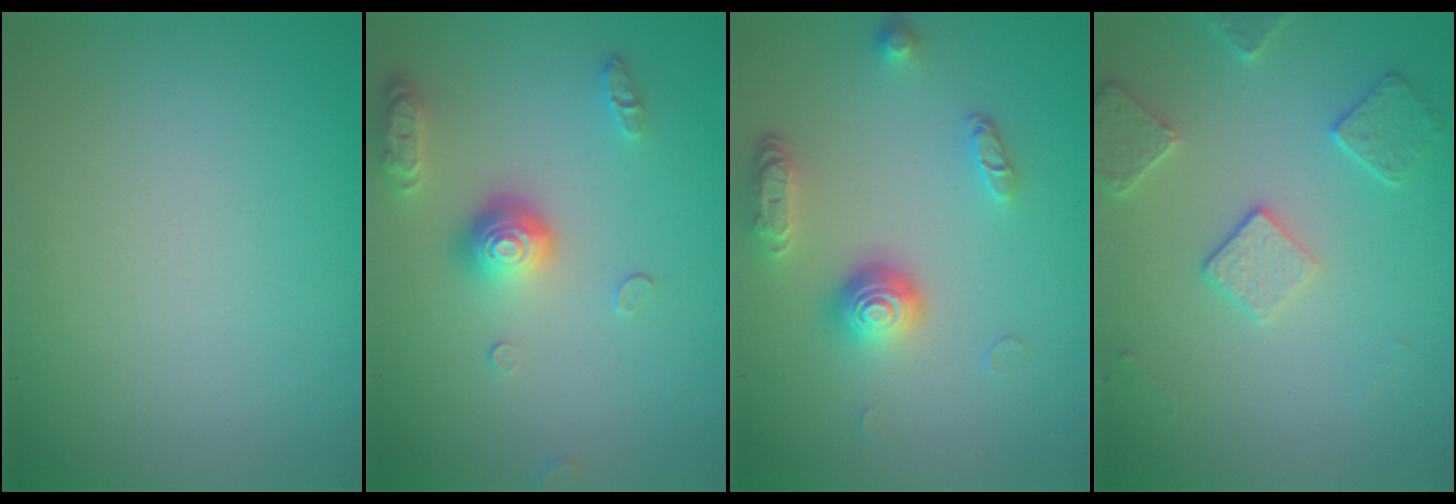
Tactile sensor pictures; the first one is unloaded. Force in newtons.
{"total": 3.8, "press": 3.0, "slide": 2.5}
{"total": 3.7, "press": 2.9, "slide": 2.3}
{"total": 2.8, "press": 2.7, "slide": 0.7}